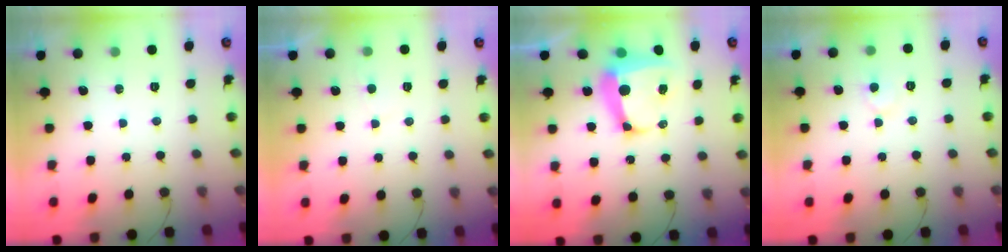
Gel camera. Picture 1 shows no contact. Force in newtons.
{"total": 1.9, "press": 1.9, "slide": 0.3}
{"total": 11.3, "press": 11.2, "slide": 1.3}
{"total": 6.6, "press": 6.6, "slide": 0.4}